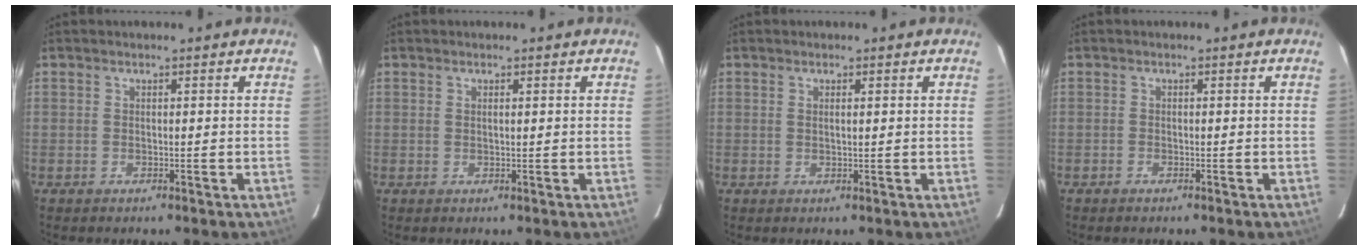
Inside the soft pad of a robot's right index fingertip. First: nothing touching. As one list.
[{"total": 0.7, "force": [0.3, 0.1, 0.6], "torque": [-0.012, 0.003, 0.007]}, {"total": 1.0, "force": [0.4, 0.1, 0.9], "torque": [-0.016, 0.003, 0.008]}, {"total": 0.5, "force": [-0.5, 0.2, 0.1], "torque": [-0.003, 0.001, -0.011]}]